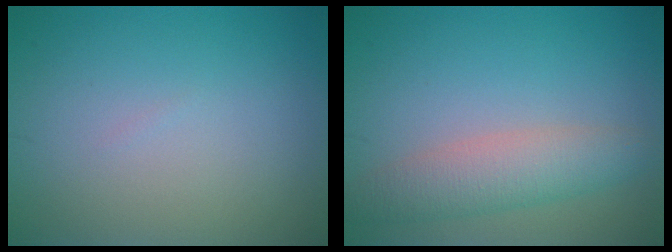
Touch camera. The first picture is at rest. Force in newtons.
{"total": 4.0, "press": 4.0, "slide": 0.1}